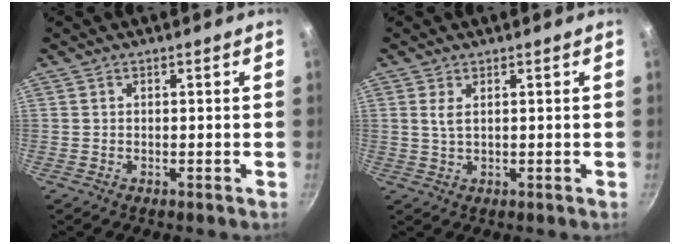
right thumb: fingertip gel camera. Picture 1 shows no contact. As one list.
[{"total": 2.2, "force": [0.7, 0.9, 1.8], "torque": [-0.037, -0.005, 0.016]}]